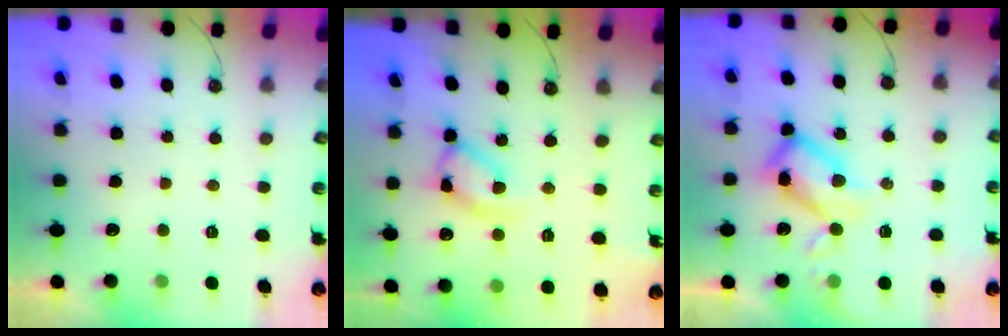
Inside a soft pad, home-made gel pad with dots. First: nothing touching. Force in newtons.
{"total": 11.8, "press": 11.8, "slide": 0.8}
{"total": 12.3, "press": 12.1, "slide": 1.8}